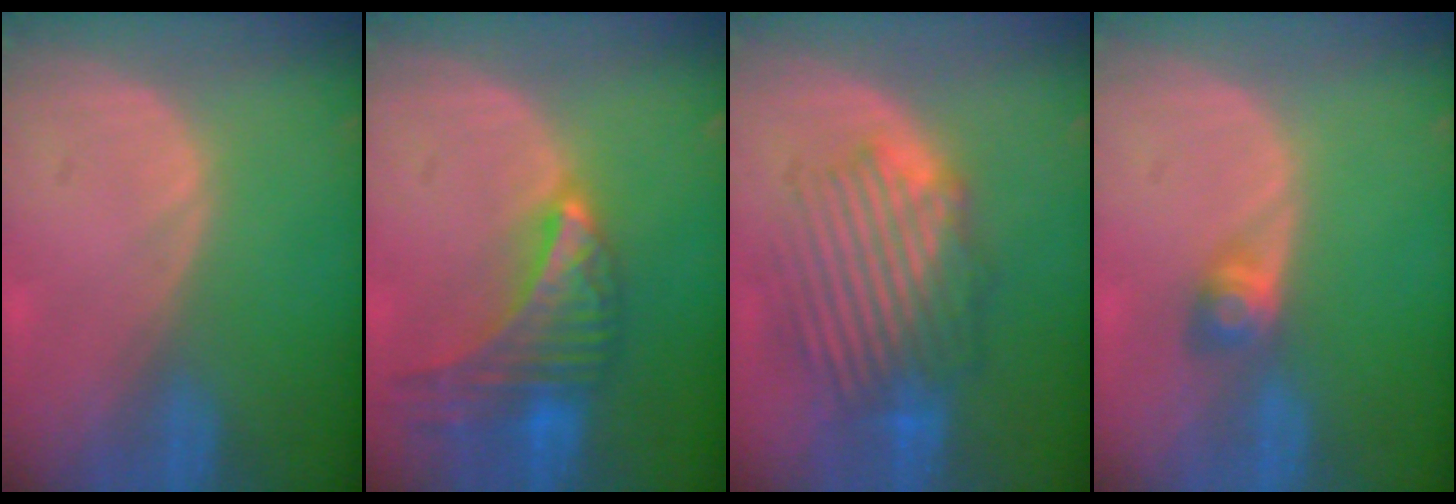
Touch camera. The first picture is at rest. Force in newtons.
{"total": 9.3, "press": 8.3, "slide": 4.2}
{"total": 8.9, "press": 8.6, "slide": 2.2}
{"total": 2.7, "press": 2.5, "slide": 1.1}